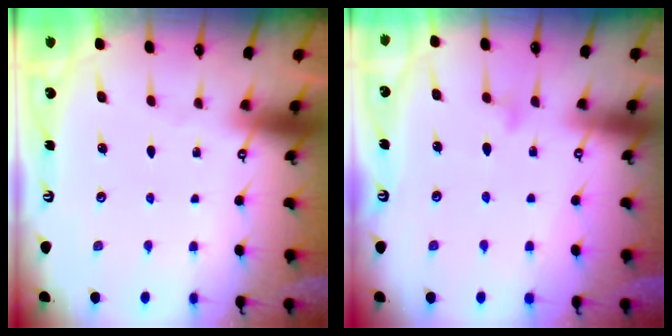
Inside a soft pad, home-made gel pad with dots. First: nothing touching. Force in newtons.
{"total": 4.0, "press": 4.0, "slide": 0.2}